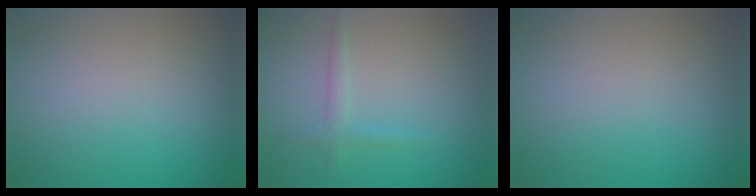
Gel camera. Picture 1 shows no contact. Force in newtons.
{"total": 1.3, "press": 1.3, "slide": 0.1}
{"total": 0.0}